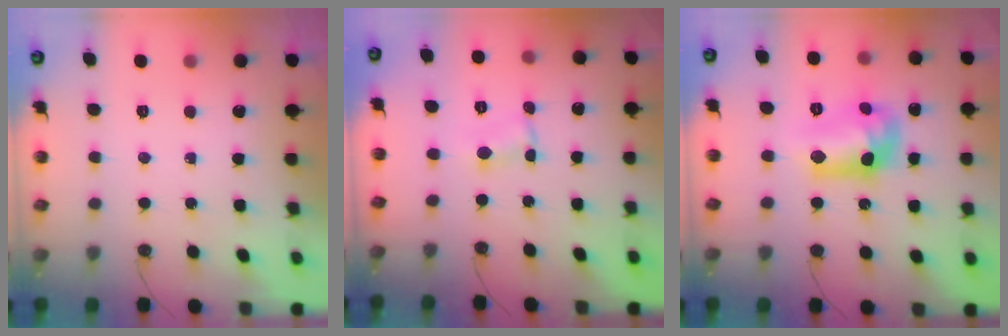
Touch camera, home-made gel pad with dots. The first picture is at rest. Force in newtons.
{"total": 1.2, "press": 1.2, "slide": 0.2}
{"total": 13.2, "press": 13.1, "slide": 1.0}